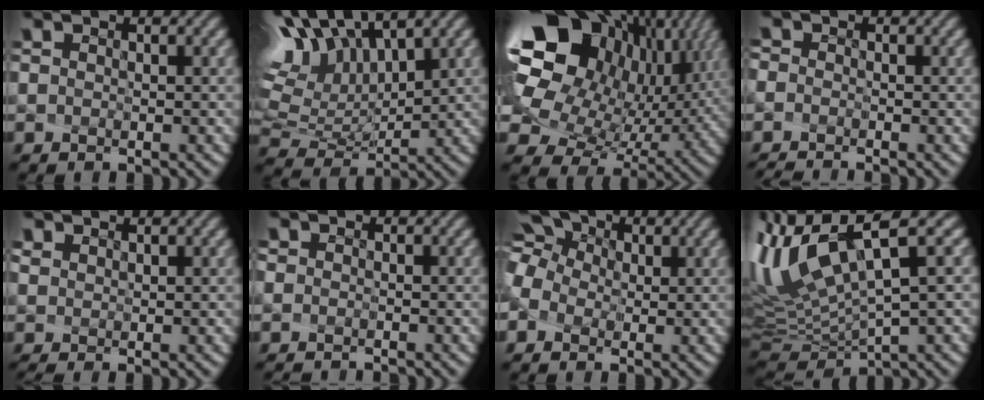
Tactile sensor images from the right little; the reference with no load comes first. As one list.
[{"total": 9.4, "force": [6.0, 3.8, 6.2], "torque": [-0.165, 0.009, 0.128]}, {"total": 19.1, "force": [5.6, 13.6, 12.2], "torque": [-0.291, -0.011, 0.154]}, {"total": 2.1, "force": [-1.9, 0.8, 0.5], "torque": [-0.027, -0.003, -0.021]}, {"total": 0.6, "force": [0.3, 0.4, 0.3], "torque": [-0.027, -0.008, 0.026]}, {"total": 1.1, "force": [-0.9, 0.6, 0.0], "torque": [-0.005, -0.002, -0.010]}, {"total": 6.9, "force": [1.1, 5.5, 4.1], "torque": [-0.099, 0.019, 0.004]}, {"total": 8.6, "force": [3.3, 1.3, 7.9], "torque": [-0.188, -0.003, 0.093]}]